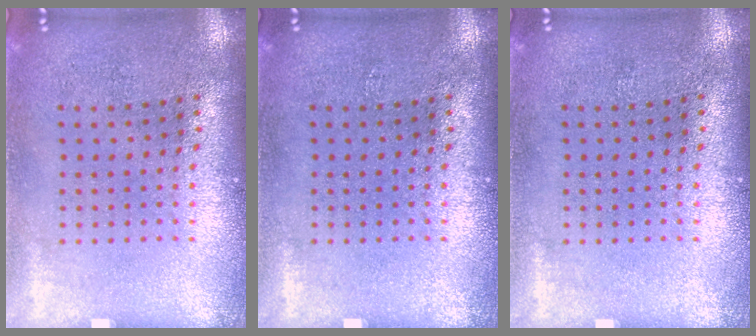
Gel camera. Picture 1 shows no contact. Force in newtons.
{"total": 0.0}
{"total": 0.0}